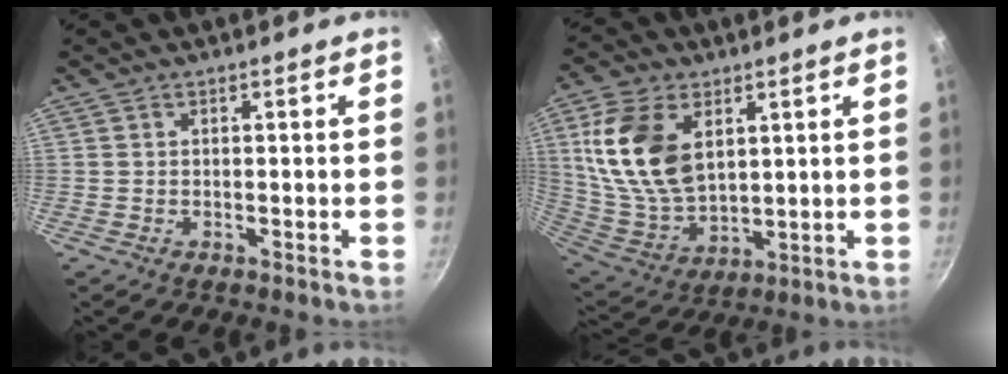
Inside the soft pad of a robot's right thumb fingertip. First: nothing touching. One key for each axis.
{"total": 17.6, "fx": 5.2, "fy": 10.8, "fz": 12.9, "tx": -0.232, "ty": -0.021, "tz": 0.114}